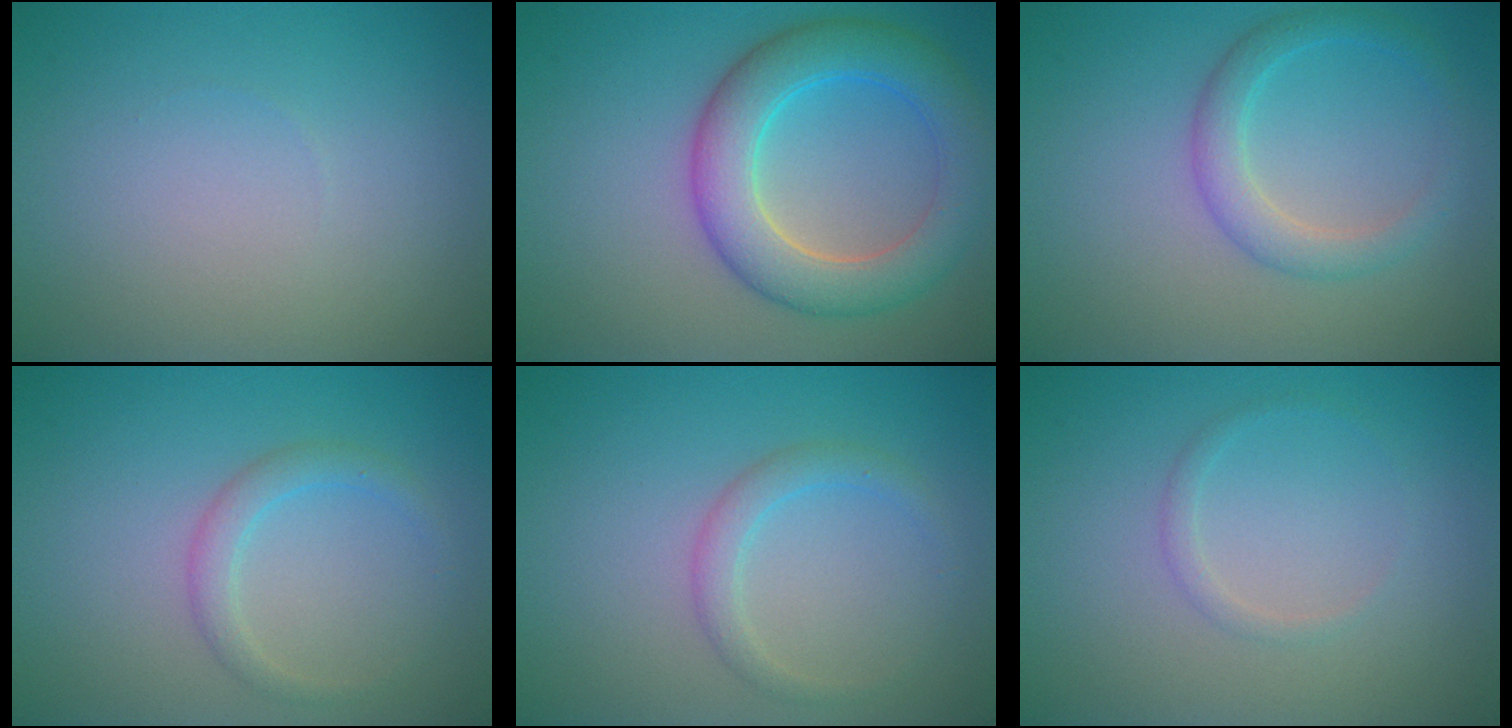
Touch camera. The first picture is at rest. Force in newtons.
{"total": 6.7, "press": 6.7, "slide": 0.1}
{"total": 2.8, "press": 2.8, "slide": 0.2}
{"total": 1.9, "press": 1.9, "slide": 0.2}
{"total": 1.9, "press": 1.9, "slide": 0.2}
{"total": 0.9, "press": 0.9, "slide": 0.0}